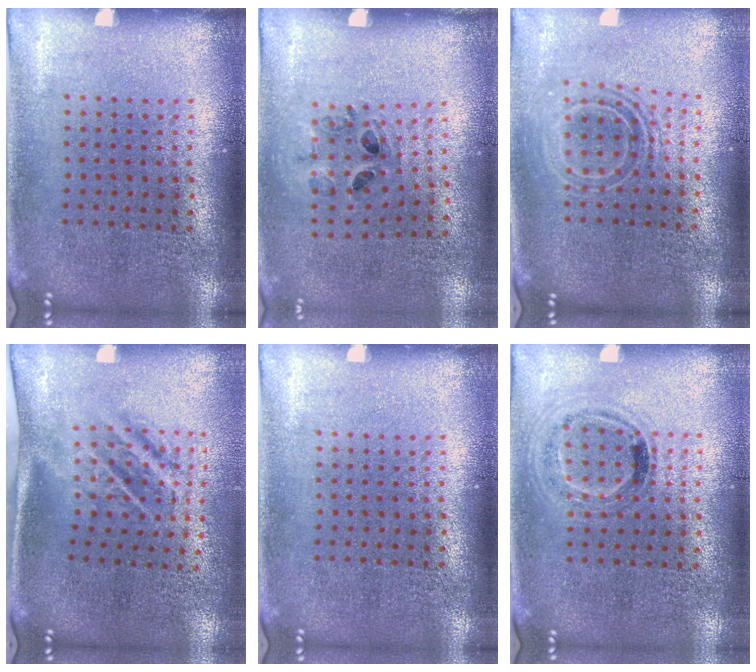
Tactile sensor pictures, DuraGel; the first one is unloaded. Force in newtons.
{"total": 0.9, "press": 0.8, "slide": 0.3}
{"total": 1.8, "press": 1.3, "slide": 1.1}
{"total": 1.8, "press": 1.2, "slide": 1.4}
{"total": 0.0}
{"total": 0.9, "press": 0.9, "slide": 0.3}